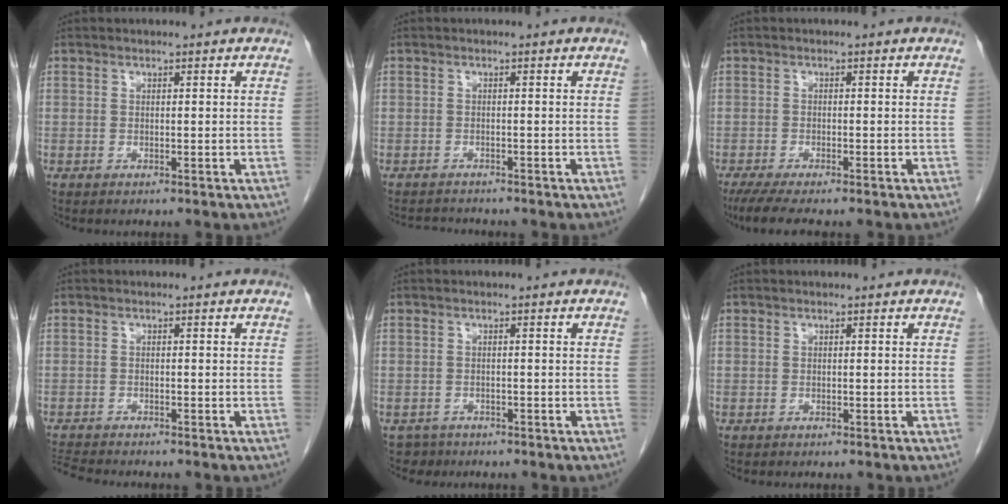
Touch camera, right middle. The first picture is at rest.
{"total": 2.4, "force": [-2.3, 0.4, -0.2], "torque": [0.000, -0.012, -0.039]}
{"total": 5.9, "force": [-4.7, 0.7, 3.5], "torque": [-0.055, -0.014, -0.073]}
{"total": 4.2, "force": [-4.1, 0.0, 0.9], "torque": [-0.021, -0.018, -0.070]}
{"total": 2.1, "force": [-1.5, 1.3, -0.5], "torque": [0.002, 0.004, -0.023]}
{"total": 0.0}